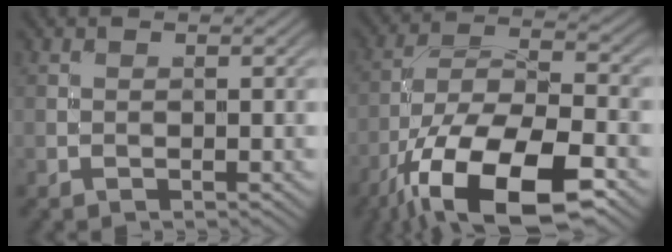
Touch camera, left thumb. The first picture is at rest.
{"total": 17.1, "force": [-9.7, 6.4, 12.5], "torque": [-0.238, -0.021, -0.179]}